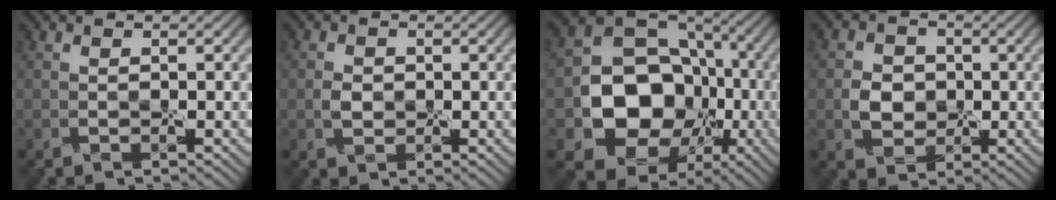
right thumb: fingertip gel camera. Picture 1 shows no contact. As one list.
[{"total": 0.9, "force": [0.1, 0.9, 0.3], "torque": [-0.003, 0.004, -0.004]}, {"total": 12.3, "force": [-2.5, 10.5, 5.9], "torque": [-0.101, -0.022, -0.047]}, {"total": 2.6, "force": [0.0, 2.5, 0.7], "torque": [-0.008, 0.005, -0.005]}]